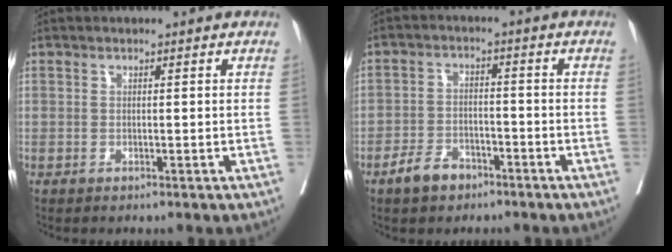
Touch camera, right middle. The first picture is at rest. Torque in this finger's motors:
{"motor_torque": [0.94, -0.59, 0.35, 0.06]}